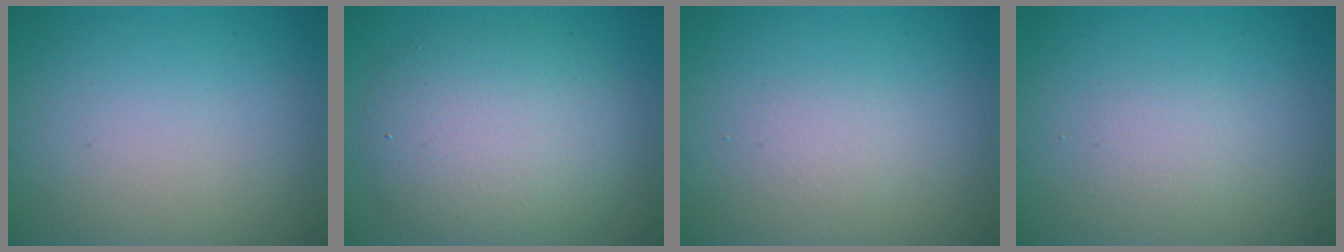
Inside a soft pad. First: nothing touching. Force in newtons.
{"total": 6.6, "press": 6.6, "slide": 0.4}
{"total": 1.1, "press": 1.1, "slide": 0.1}
{"total": 1.1, "press": 1.1, "slide": 0.0}